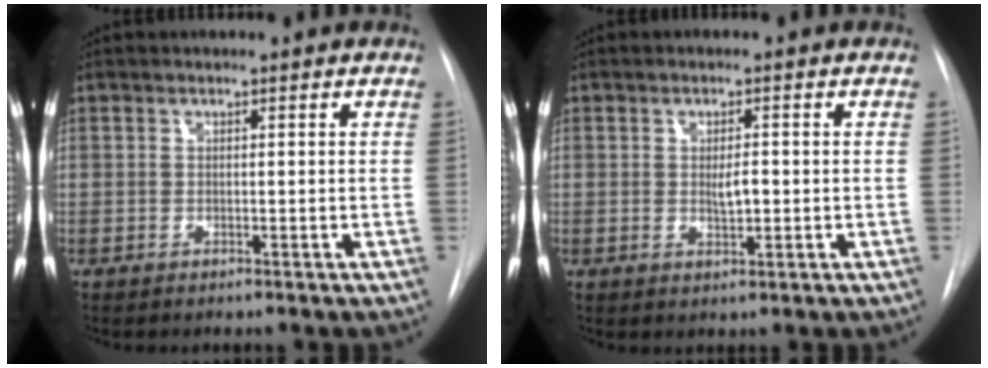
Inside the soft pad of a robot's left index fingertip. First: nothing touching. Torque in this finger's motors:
{"motor_torque": [0.11, -0.03, 0.04, 0.03]}